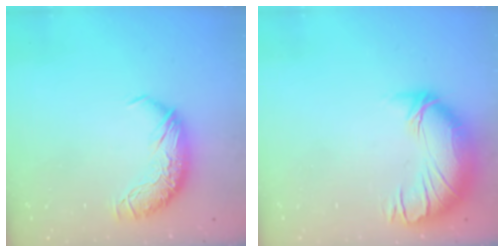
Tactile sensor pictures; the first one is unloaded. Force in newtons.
{"total": 2.5, "press": 1.2, "slide": 2.2}